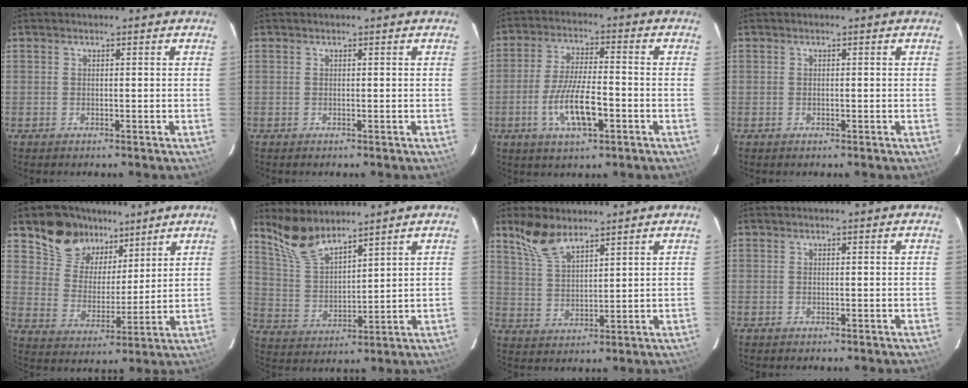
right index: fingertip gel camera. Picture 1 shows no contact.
{"total": 0.0}
{"total": 10.2, "force": [-3.7, 2.8, 9.1], "torque": [-0.180, -0.006, -0.066]}
{"total": 0.0}
{"total": 12.2, "force": [8.7, 8.0, 3.0], "torque": [-0.069, 0.017, 0.160]}
{"total": 9.1, "force": [7.8, 2.3, 4.0], "torque": [-0.086, 0.001, 0.166]}
{"total": 7.6, "force": [5.9, 2.8, 3.9], "torque": [-0.080, 0.011, 0.124]}
{"total": 0.0}